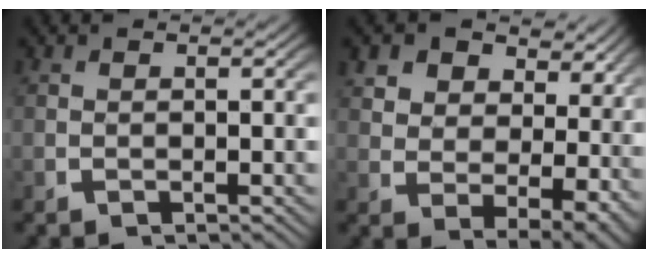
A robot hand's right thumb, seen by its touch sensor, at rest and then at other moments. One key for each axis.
{"total": 8.1, "fx": 2.2, "fy": 5.3, "fz": 5.7, "tx": -0.094, "ty": -0.030, "tz": 0.050}